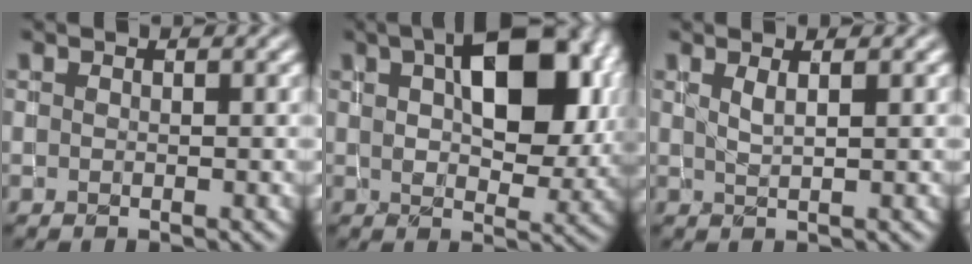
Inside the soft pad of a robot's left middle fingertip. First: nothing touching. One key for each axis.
{"total": 10.0, "fx": 3.2, "fy": 5.2, "fz": 7.9, "tx": -0.117, "ty": 0.009, "tz": 0.050}
{"total": 1.2, "fx": 0.6, "fy": 0.3, "fz": 1.1, "tx": -0.013, "ty": 0.000, "tz": 0.008}